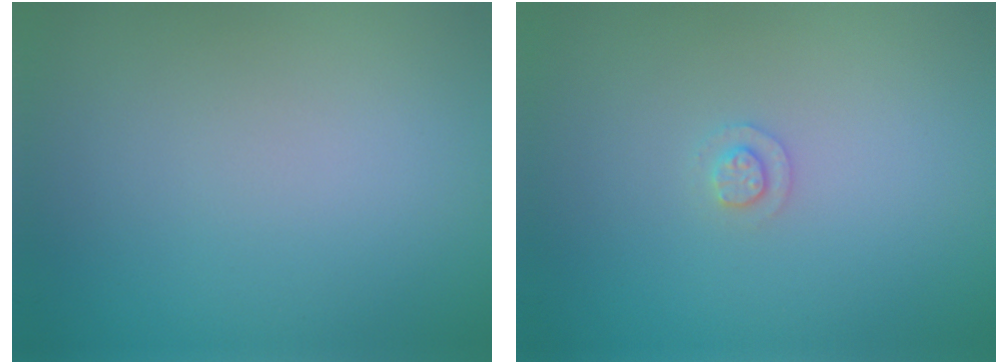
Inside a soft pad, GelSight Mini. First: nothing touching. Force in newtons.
{"total": 1.0, "press": 1.0, "slide": 0.2}